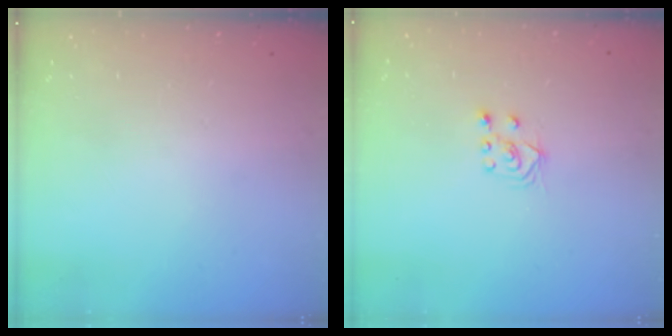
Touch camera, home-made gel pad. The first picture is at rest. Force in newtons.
{"total": 4.3, "press": 4.3, "slide": 0.6}